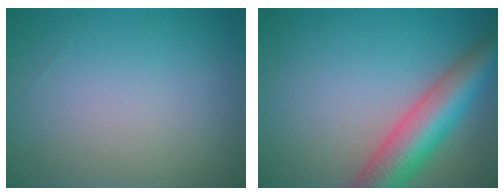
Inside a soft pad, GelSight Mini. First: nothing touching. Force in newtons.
{"total": 8.0, "press": 8.0, "slide": 0.3}